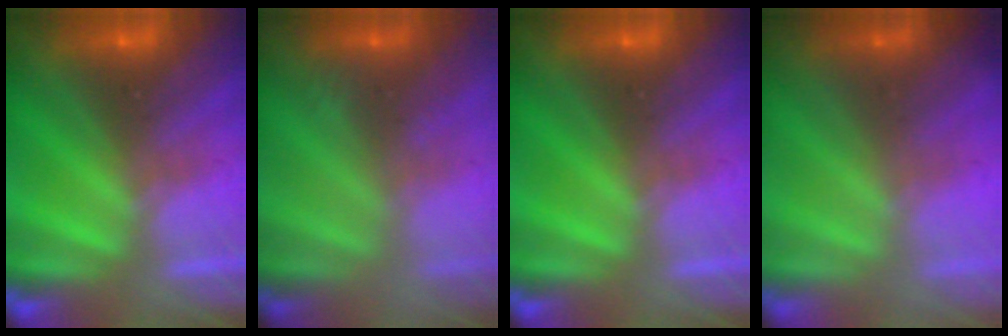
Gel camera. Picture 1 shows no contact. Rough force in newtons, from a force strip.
{"total": 2.4}
{"total": 0.0}
{"total": 1.1}